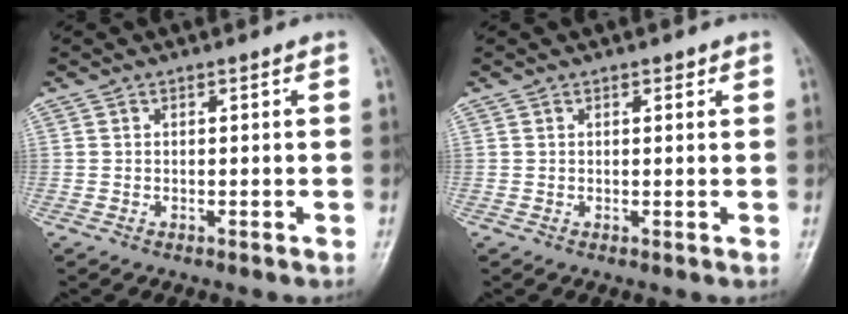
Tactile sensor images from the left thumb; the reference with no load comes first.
{"total": 1.2, "force": [0.8, 0.7, 0.7], "torque": [0.001, -0.002, 0.007]}